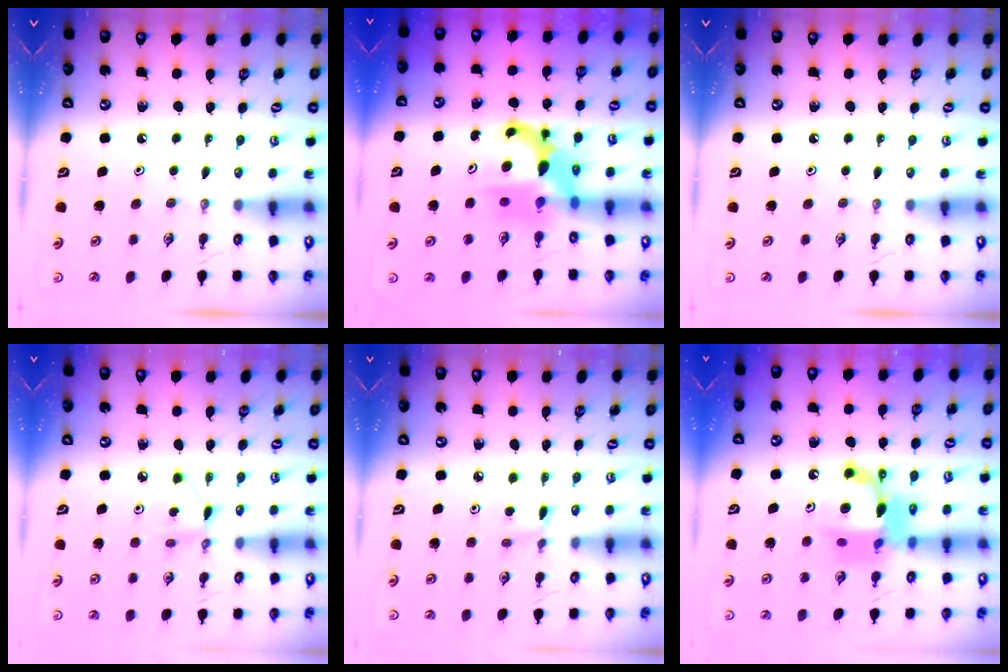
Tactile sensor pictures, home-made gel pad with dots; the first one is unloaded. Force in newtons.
{"total": 8.2, "press": 8.2, "slide": 0.7}
{"total": 0.0}
{"total": 2.8, "press": 2.8, "slide": 0.1}
{"total": 2.6, "press": 2.6, "slide": 0.3}
{"total": 13.9, "press": 13.9, "slide": 1.2}